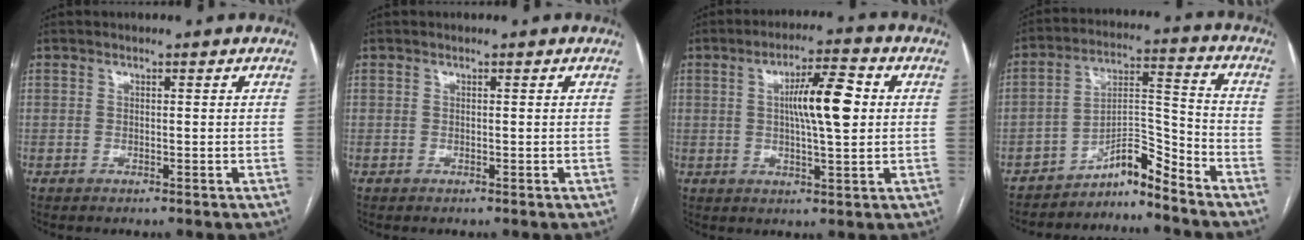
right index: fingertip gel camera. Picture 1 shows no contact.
{"total": 0.0}
{"total": 9.1, "force": [1.5, 1.5, 8.9], "torque": [-0.150, 0.012, 0.024]}
{"total": 6.5, "force": [-6.2, 0.6, 1.8], "torque": [-0.019, 0.039, -0.102]}